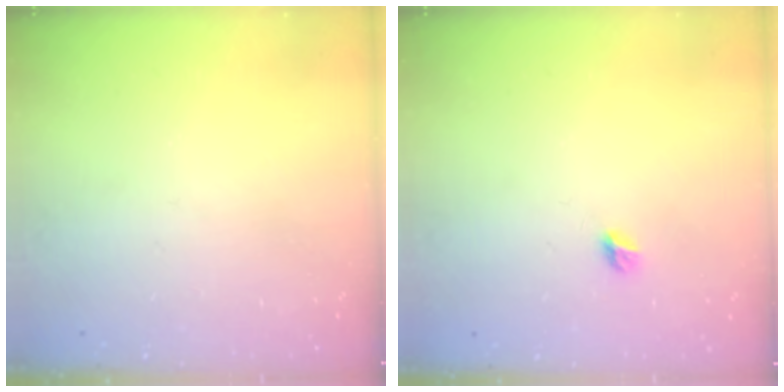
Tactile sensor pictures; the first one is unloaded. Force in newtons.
{"total": 4.9, "press": 4.9, "slide": 0.5}